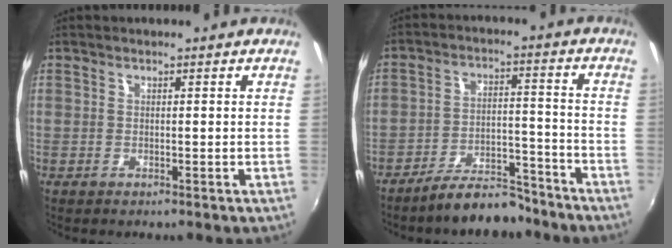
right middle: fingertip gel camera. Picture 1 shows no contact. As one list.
[{"total": 9.7, "force": [-8.6, 3.0, 3.5], "torque": [-0.068, 0.027, -0.122]}]